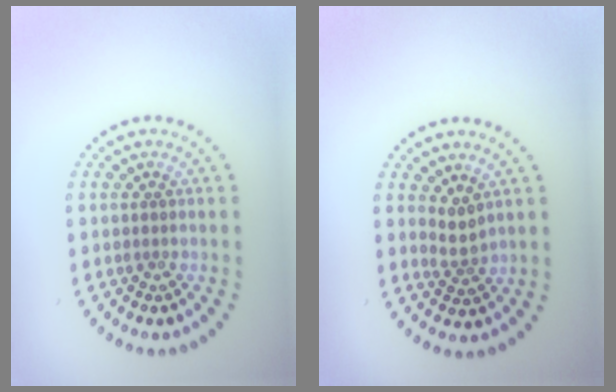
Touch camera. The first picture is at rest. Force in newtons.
{"total": 1.8, "press": 1.2, "slide": 1.4}